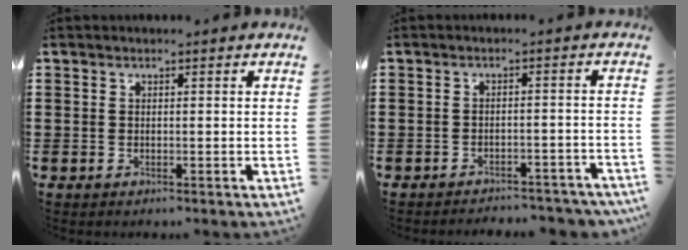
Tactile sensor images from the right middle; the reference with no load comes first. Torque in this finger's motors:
{"motor_torque": [2.14, 0.00, 0.11, 0.06]}